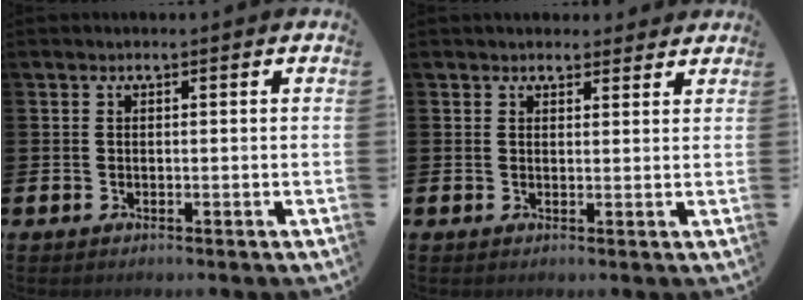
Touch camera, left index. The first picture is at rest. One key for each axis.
{"total": 2.2, "fx": 2.1, "fy": 0.8, "fz": 0.0, "tx": 0.005, "ty": -0.007, "tz": 0.038}